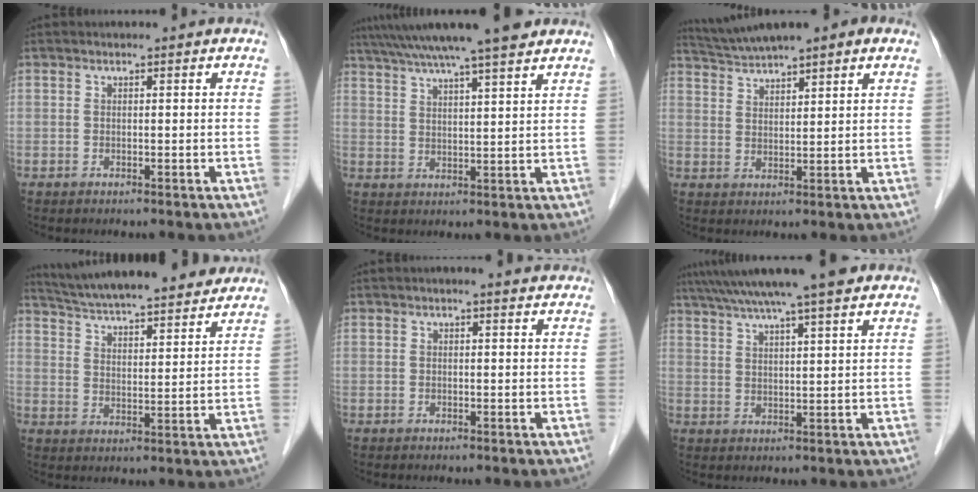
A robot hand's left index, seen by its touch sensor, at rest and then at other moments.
{"total": 15.8, "force": [13.2, 0.4, 8.6], "torque": [-0.149, 0.032, 0.194]}
{"total": 8.3, "force": [6.8, 0.6, 4.7], "torque": [-0.085, 0.037, 0.112]}
{"total": 22.4, "force": [20.1, 3.3, 9.3], "torque": [-0.152, 0.022, 0.285]}
{"total": 2.0, "force": [1.6, 0.5, 1.2], "torque": [-0.019, 0.013, 0.015]}
{"total": 14.4, "force": [11.8, 0.4, 8.1], "torque": [-0.139, 0.034, 0.173]}